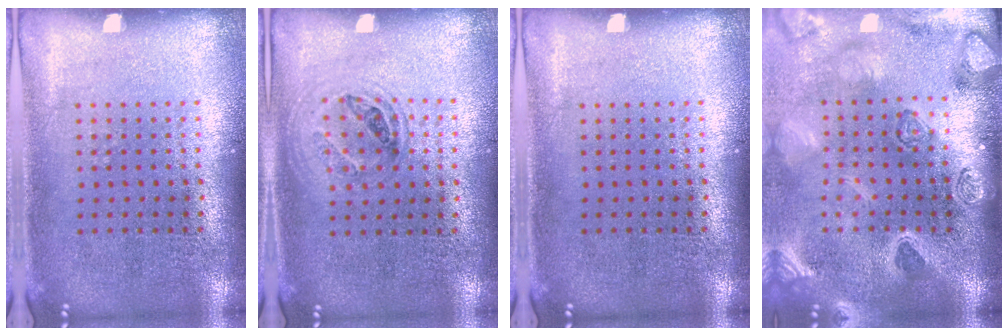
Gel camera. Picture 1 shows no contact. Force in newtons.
{"total": 1.0, "press": 0.9, "slide": 0.3}
{"total": 0.0}
{"total": 4.0, "press": 3.2, "slide": 2.4}